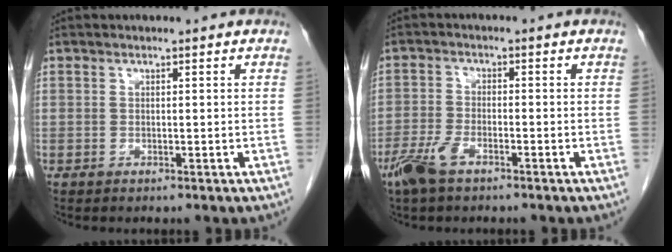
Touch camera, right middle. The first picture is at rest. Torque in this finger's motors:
{"motor_torque": [0.84, -0.59, 0.38, 0.10]}